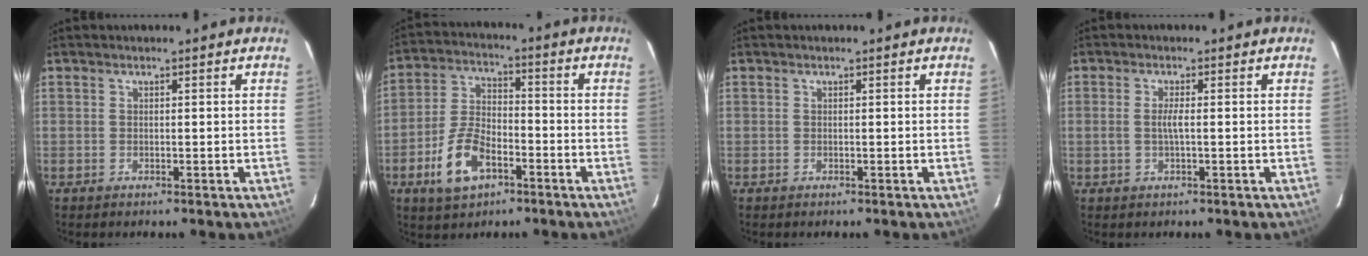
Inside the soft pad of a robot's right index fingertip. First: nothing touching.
{"total": 10.7, "force": [-5.2, 5.5, 7.6], "torque": [-0.163, 0.009, -0.093]}
{"total": 0.0}
{"total": 2.1, "force": [-0.2, 0.0, 2.1], "torque": [-0.041, 0.000, -0.005]}